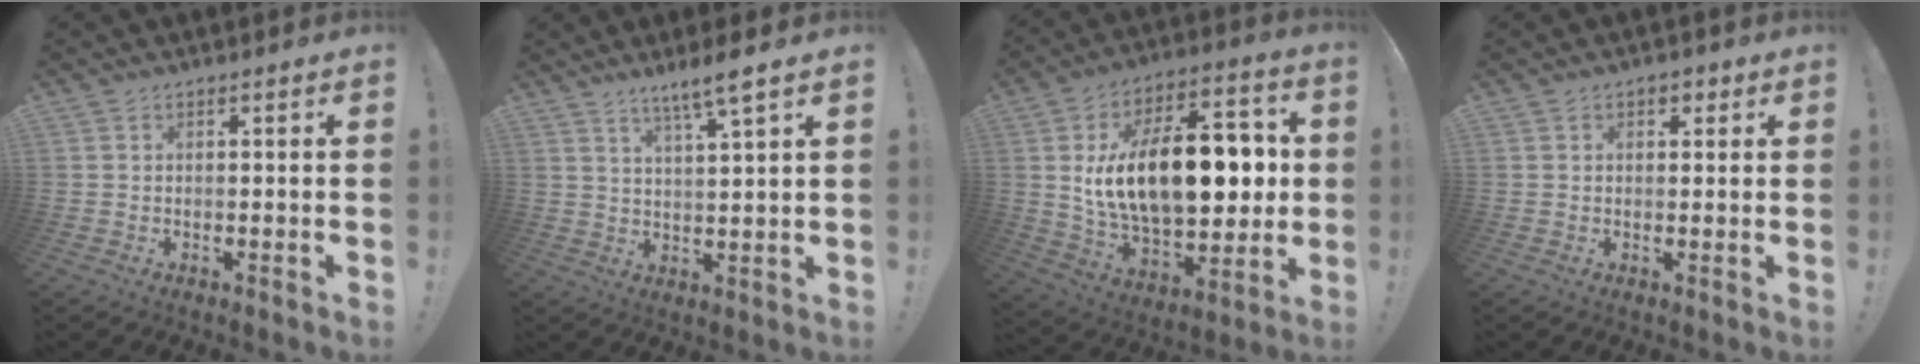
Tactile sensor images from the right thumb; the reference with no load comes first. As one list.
[{"total": 6.8, "force": [4.9, -0.2, 4.7], "torque": [-0.083, -0.027, 0.080]}, {"total": 25.4, "force": [2.4, 13.9, 21.1], "torque": [-0.350, -0.007, 0.047]}, {"total": 2.3, "force": [0.9, 1.7, 1.3], "torque": [-0.011, 0.001, 0.013]}]